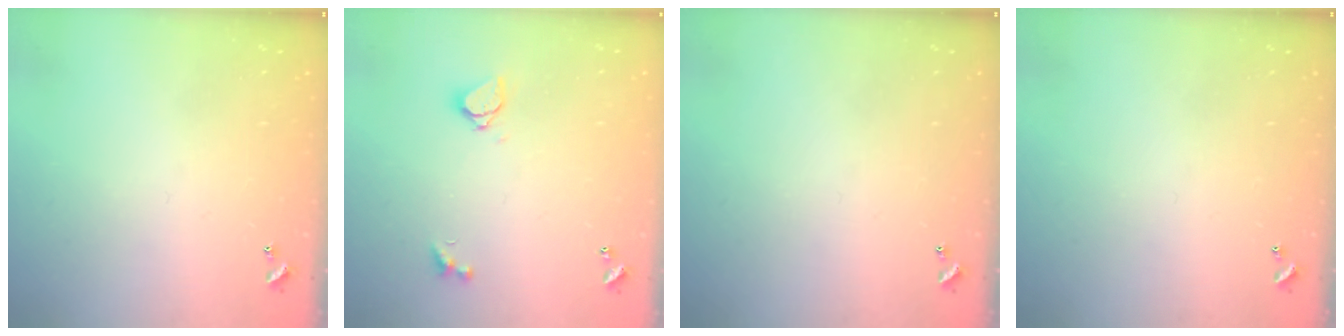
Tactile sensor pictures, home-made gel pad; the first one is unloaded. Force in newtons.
{"total": 1.6, "press": 1.5, "slide": 0.5}
{"total": 0.0}
{"total": 0.0}